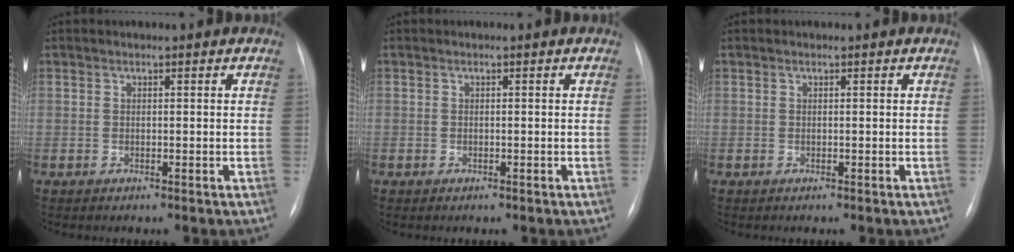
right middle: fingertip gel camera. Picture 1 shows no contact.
{"total": 0.0}
{"total": 0.0}